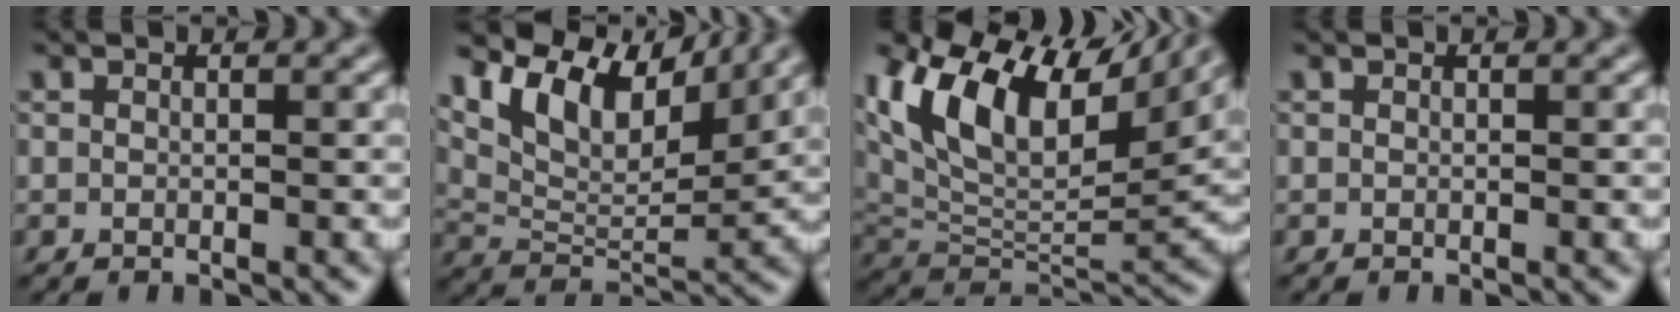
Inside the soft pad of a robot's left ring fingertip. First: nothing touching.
{"total": 10.0, "force": [6.4, 4.3, 6.4], "torque": [-0.111, 0.006, 0.112]}
{"total": 14.7, "force": [7.5, 7.4, 10.2], "torque": [-0.199, 0.041, 0.135]}
{"total": 0.0}